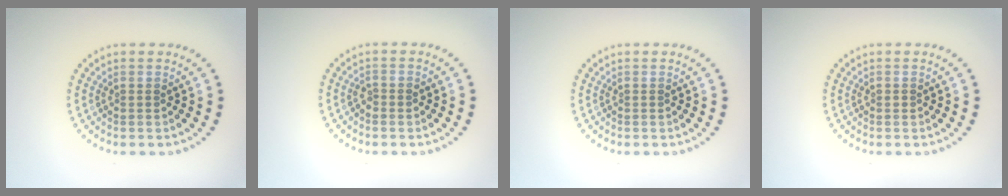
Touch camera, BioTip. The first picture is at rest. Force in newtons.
{"total": 0.9, "press": 0.9, "slide": 0.3}
{"total": 0.0}
{"total": 0.5, "press": 0.5, "slide": 0.1}